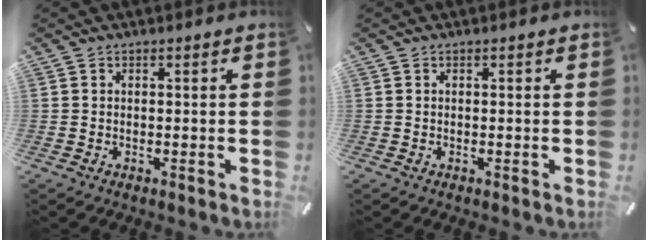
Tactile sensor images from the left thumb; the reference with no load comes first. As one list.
[{"total": 0.0}]